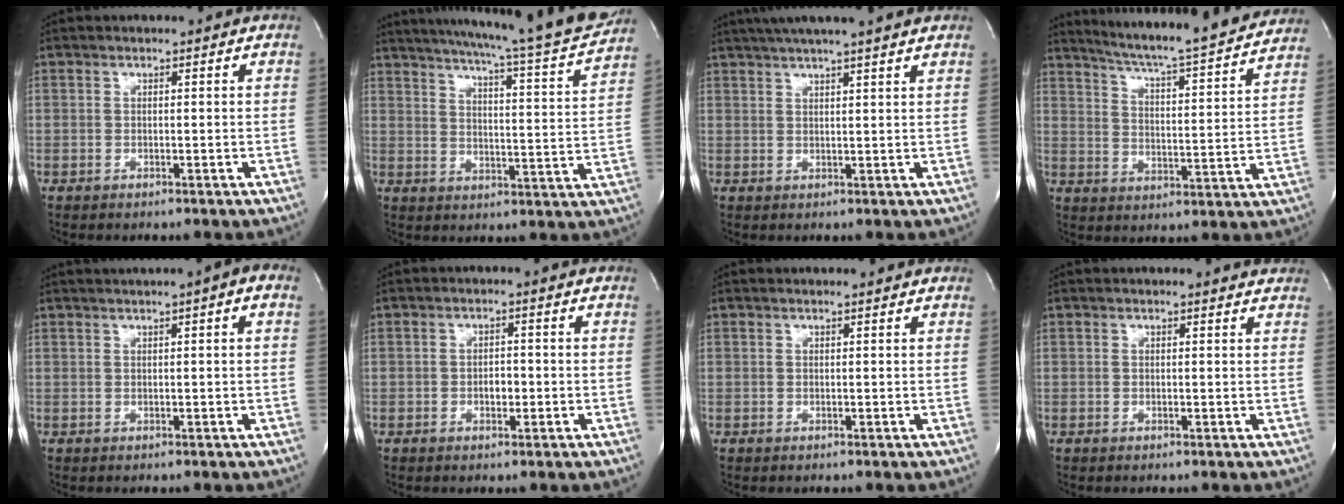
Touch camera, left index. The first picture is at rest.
{"total": 22.7, "force": [20.5, -0.4, 9.9], "torque": [-0.158, -0.057, 0.262]}
{"total": 10.8, "force": [9.1, -0.6, 5.8], "torque": [-0.097, 0.028, 0.116]}
{"total": 20.4, "force": [18.8, 0.2, 8.0], "torque": [-0.130, -0.037, 0.252]}
{"total": 4.5, "force": [2.3, 0.2, 3.9], "torque": [-0.057, 0.021, 0.031]}
{"total": 2.0, "force": [-0.6, 1.1, 1.5], "torque": [-0.023, 0.002, -0.008]}
{"total": 1.3, "force": [1.3, -0.1, 0.3], "torque": [-0.011, 0.005, 0.019]}
{"total": 3.4, "force": [3.3, 0.3, 0.5], "torque": [-0.011, -0.004, 0.022]}